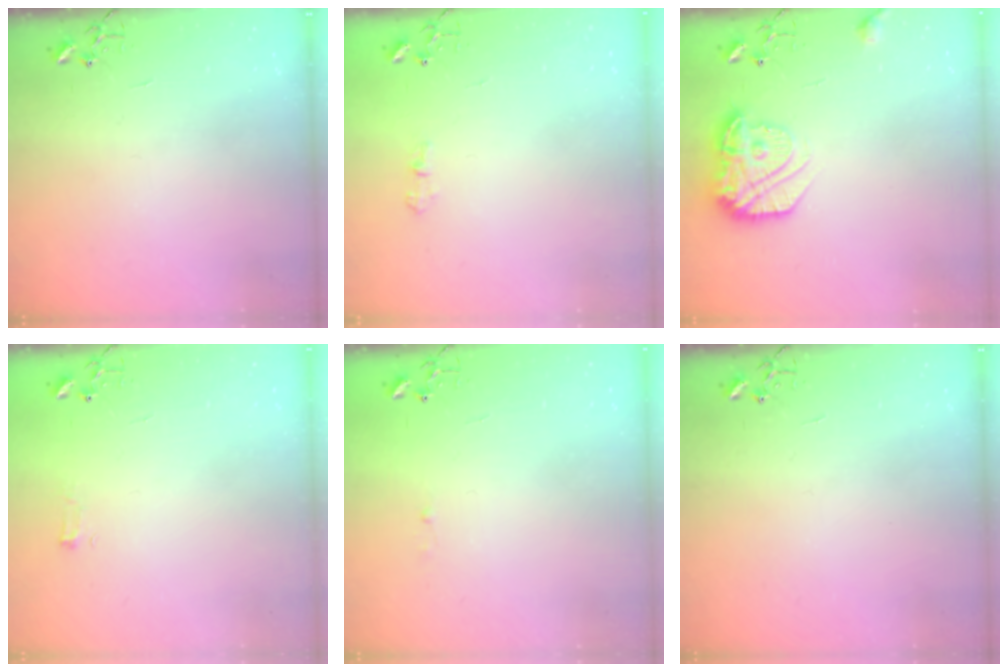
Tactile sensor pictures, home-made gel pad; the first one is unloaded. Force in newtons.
{"total": 6.1, "press": 6.1, "slide": 0.6}
{"total": 16.5, "press": 16.5, "slide": 1.1}
{"total": 4.4, "press": 4.3, "slide": 0.5}
{"total": 1.8, "press": 1.8, "slide": 0.2}
{"total": 0.0}